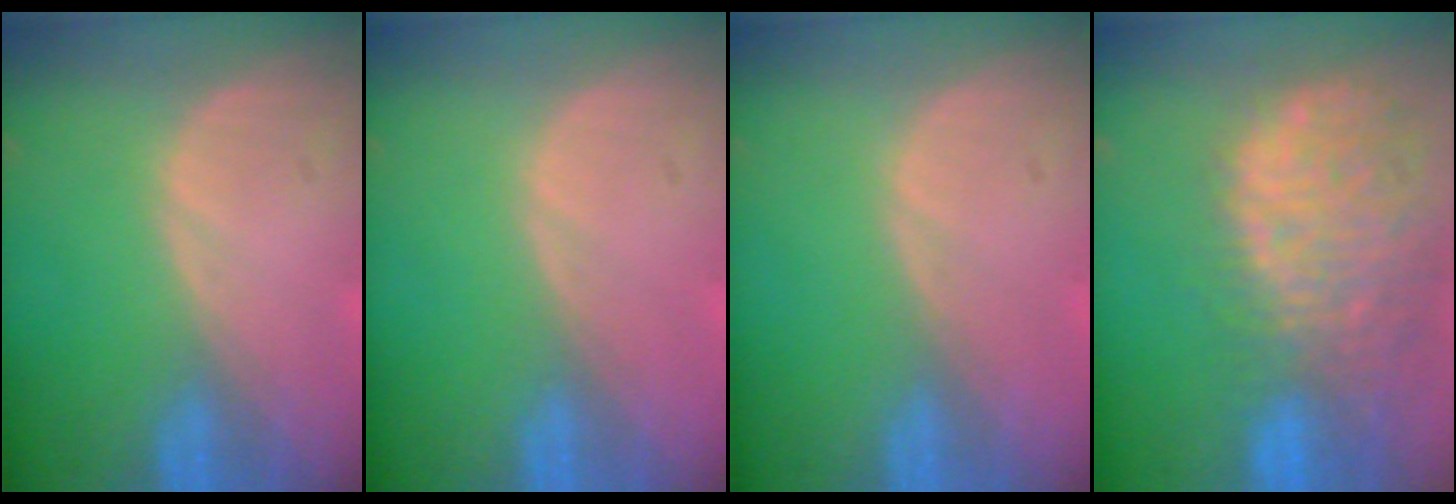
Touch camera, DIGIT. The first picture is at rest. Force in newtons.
{"total": 0.0}
{"total": 0.0}
{"total": 14.0, "press": 11.5, "slide": 8.0}